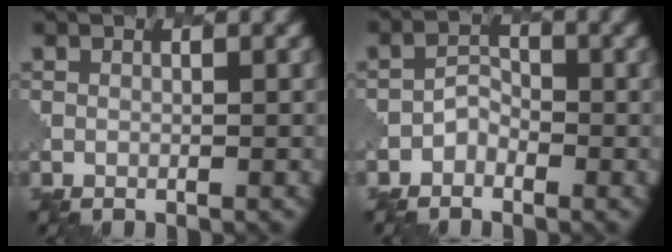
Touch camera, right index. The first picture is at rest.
{"total": 1.4, "force": [-0.8, 1.1, 0.3], "torque": [-0.004, 0.008, -0.016]}